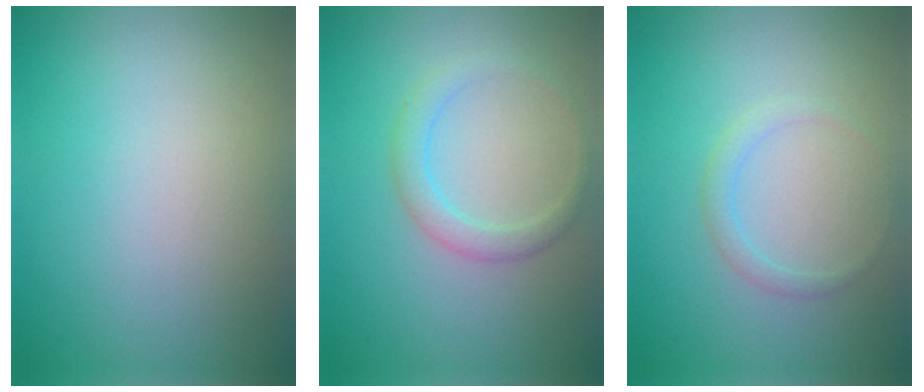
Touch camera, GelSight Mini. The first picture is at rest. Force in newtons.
{"total": 2.1, "press": 2.1, "slide": 0.0}
{"total": 1.2, "press": 1.2, "slide": 0.0}